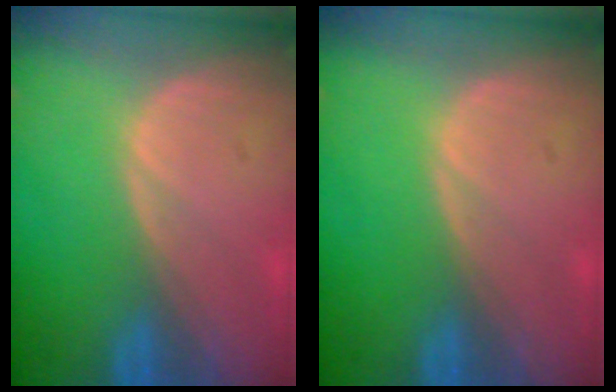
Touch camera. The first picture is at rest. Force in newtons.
{"total": 0.0}